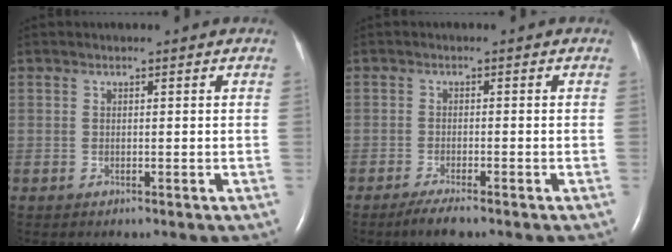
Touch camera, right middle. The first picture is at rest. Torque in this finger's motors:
{"motor_torque": [-0.03, 0.03, 0.01, 0.03]}